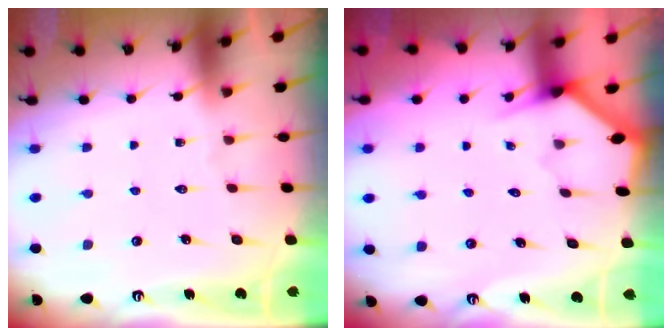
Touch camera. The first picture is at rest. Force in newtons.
{"total": 2.9, "press": 2.9, "slide": 0.2}